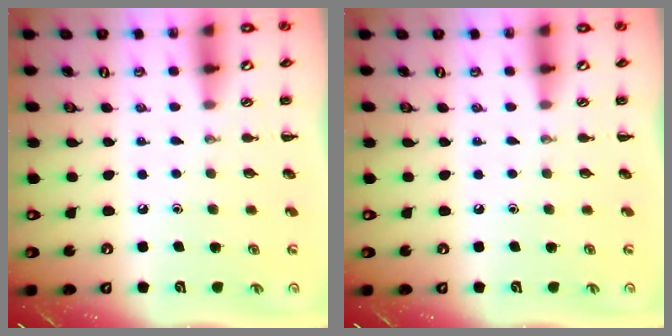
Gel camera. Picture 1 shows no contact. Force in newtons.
{"total": 0.0}